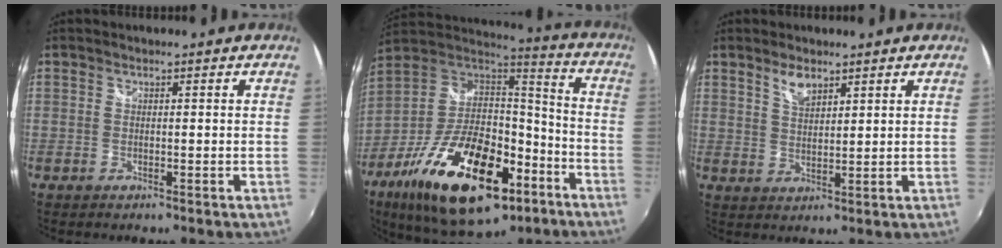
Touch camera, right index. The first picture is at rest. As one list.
[{"total": 29.9, "force": [-14.9, 14.3, 21.7], "torque": [-0.396, -0.011, -0.231]}, {"total": 4.2, "force": [2.9, 1.7, 2.4], "torque": [-0.039, 0.002, 0.054]}]